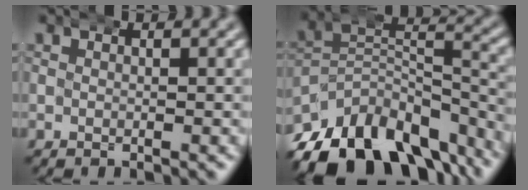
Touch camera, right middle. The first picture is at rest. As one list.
[{"total": 16.3, "force": [-10.9, 9.0, 8.2], "torque": [-0.150, -0.049, -0.155]}]